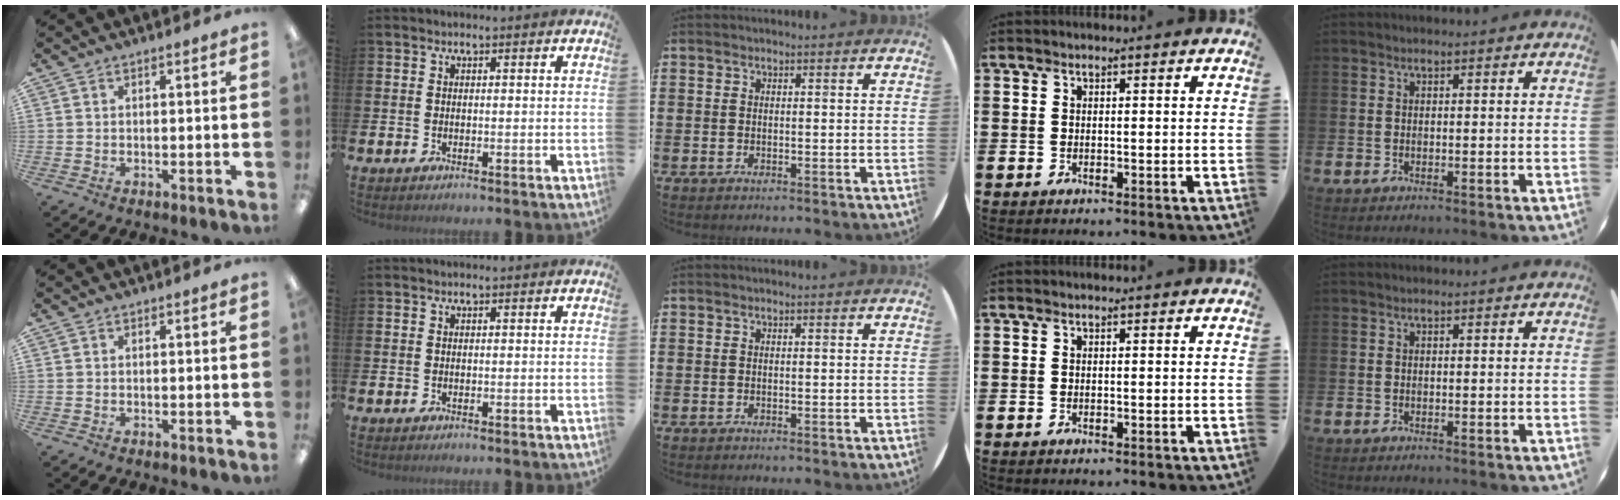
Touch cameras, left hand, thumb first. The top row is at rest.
{}